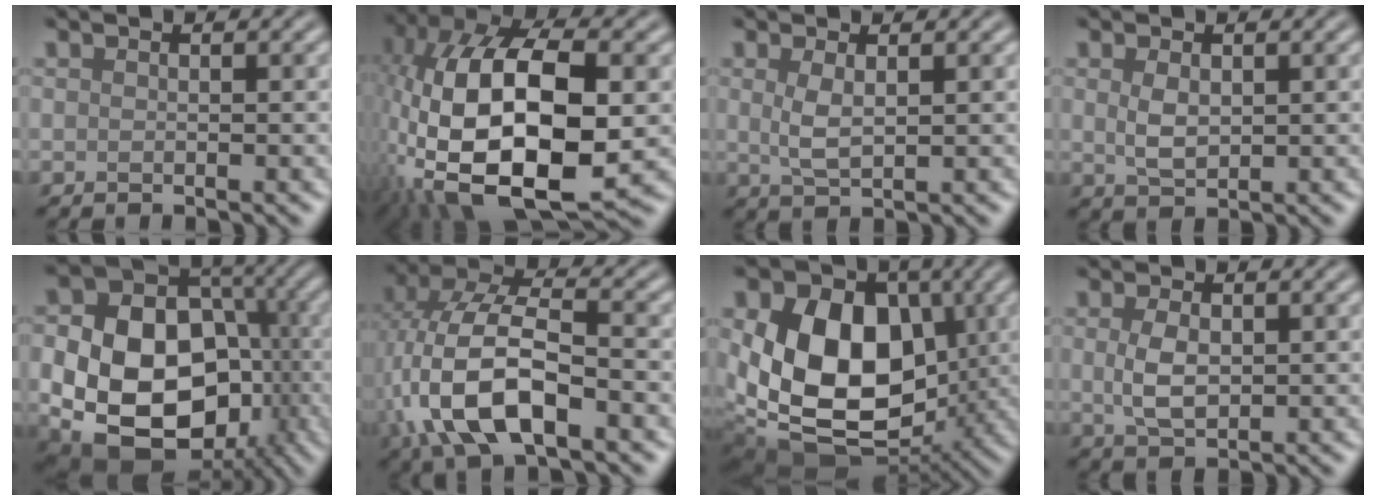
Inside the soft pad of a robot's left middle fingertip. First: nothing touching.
{"total": 18.2, "force": [-1.6, 9.7, 15.3], "torque": [-0.301, -0.002, -0.030]}
{"total": 2.2, "force": [0.6, 0.8, 1.9], "torque": [-0.046, -0.002, 0.014]}
{"total": 2.3, "force": [0.5, 1.4, 1.7], "torque": [-0.042, -0.002, 0.015]}
{"total": 16.8, "force": [-3.2, 12.7, 10.6], "torque": [-0.179, -0.030, -0.042]}
{"total": 10.7, "force": [-2.9, 5.0, 9.1], "torque": [-0.189, 0.007, -0.062]}
{"total": 15.9, "force": [0.2, 11.2, 11.3], "torque": [-0.189, -0.011, 0.001]}
{"total": 3.2, "force": [0.3, 2.0, 2.5], "torque": [-0.059, -0.001, 0.008]}